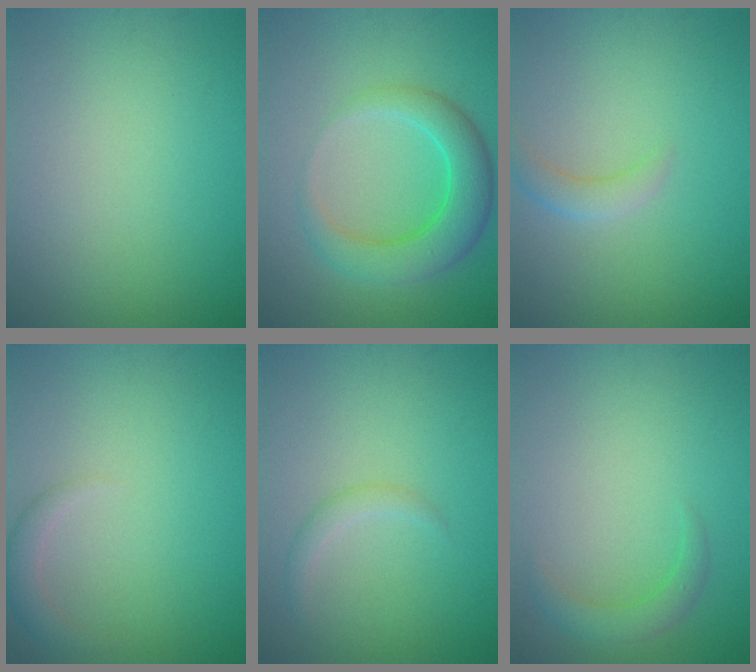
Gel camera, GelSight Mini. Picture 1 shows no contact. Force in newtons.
{"total": 5.2, "press": 5.2, "slide": 0.3}
{"total": 1.8, "press": 1.8, "slide": 0.1}
{"total": 1.7, "press": 1.7, "slide": 0.1}
{"total": 1.3, "press": 1.3, "slide": 0.1}
{"total": 1.9, "press": 1.9, "slide": 0.0}